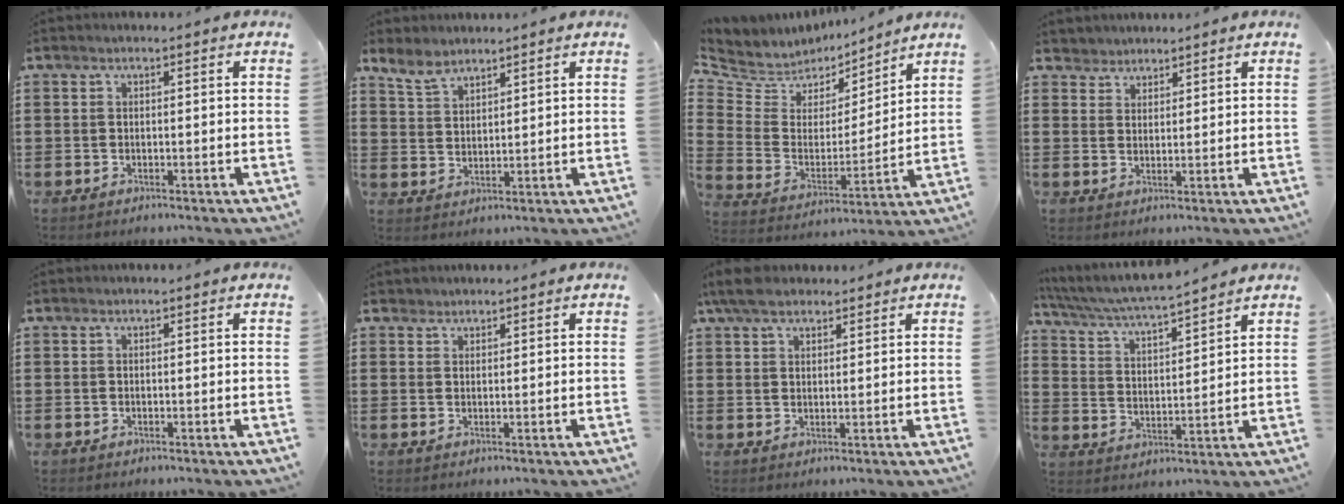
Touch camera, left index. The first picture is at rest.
{"total": 3.9, "force": [3.5, 1.4, 1.2], "torque": [-0.035, -0.008, 0.065]}
{"total": 5.8, "force": [5.2, 2.7, -0.5], "torque": [-0.038, -0.049, 0.087]}
{"total": 2.1, "force": [1.9, 0.8, -0.5], "torque": [0.001, 0.004, 0.038]}
{"total": 0.0}
{"total": 1.2, "force": [1.1, 0.5, 0.0], "torque": [-0.003, 0.003, 0.022]}
{"total": 4.9, "force": [3.7, 1.9, 2.4], "torque": [-0.058, 0.005, 0.070]}
{"total": 5.2, "force": [4.9, 0.0, 1.8], "torque": [-0.059, -0.034, 0.079]}